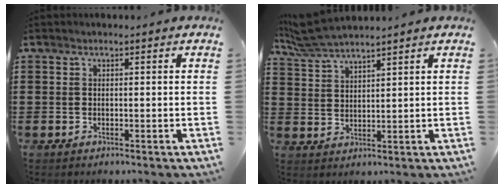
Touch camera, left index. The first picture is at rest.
{"total": 5.0, "force": [4.6, 0.4, 1.8], "torque": [-0.050, -0.009, 0.086]}